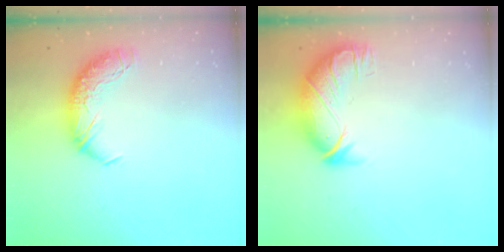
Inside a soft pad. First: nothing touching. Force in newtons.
{"total": 3.3, "press": 1.7, "slide": 2.9}